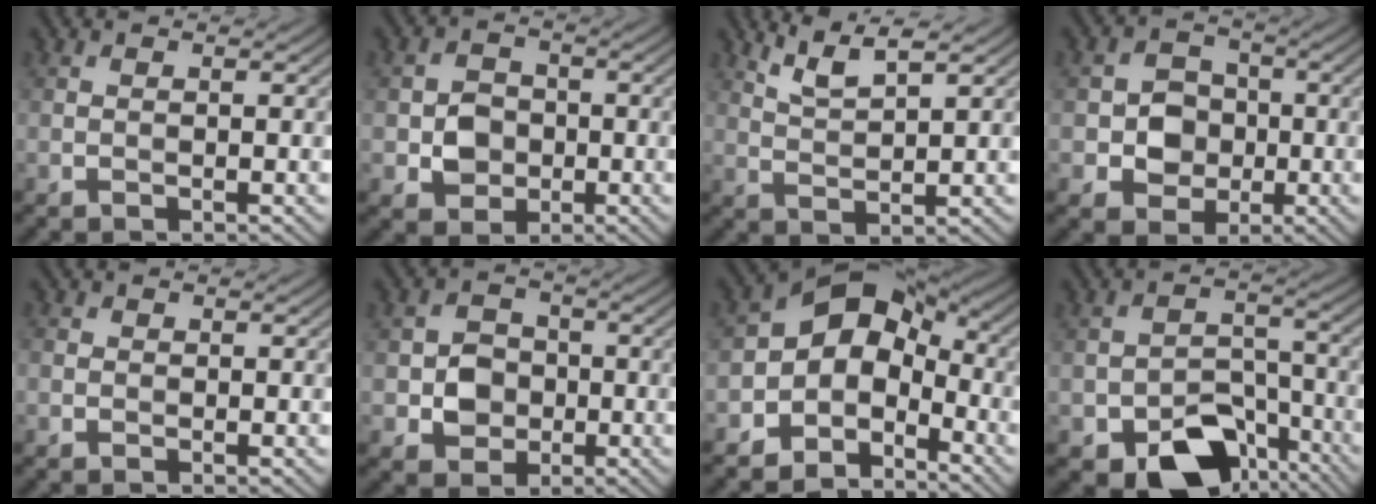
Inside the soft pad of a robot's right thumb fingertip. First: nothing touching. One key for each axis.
{"total": 4.3, "fx": -0.9, "fy": 3.7, "fz": 1.9, "tx": -0.033, "ty": -0.003, "tz": -0.020}
{"total": 4.4, "fx": 3.2, "fy": 0.5, "fz": 2.9, "tx": -0.067, "ty": 0.005, "tz": 0.070}
{"total": 5.5, "fx": -0.9, "fy": 4.9, "fz": 2.4, "tx": -0.040, "ty": 0.000, "tz": -0.032}
{"total": 1.1, "fx": -0.1, "fy": 1.0, "fz": 0.3, "tx": -0.004, "ty": -0.003, "tz": -0.004}
{"total": 4.8, "fx": -0.9, "fy": 4.3, "fz": 2.1, "tx": -0.038, "ty": 0.001, "tz": -0.025}
{"total": 7.8, "fx": -3.5, "fy": 5.6, "fz": 4.2, "tx": -0.058, "ty": 0.001, "tz": -0.079}
{"total": 10.9, "fx": -6.6, "fy": 6.4, "fz": 5.8, "tx": -0.096, "ty": -0.022, "tz": -0.104}